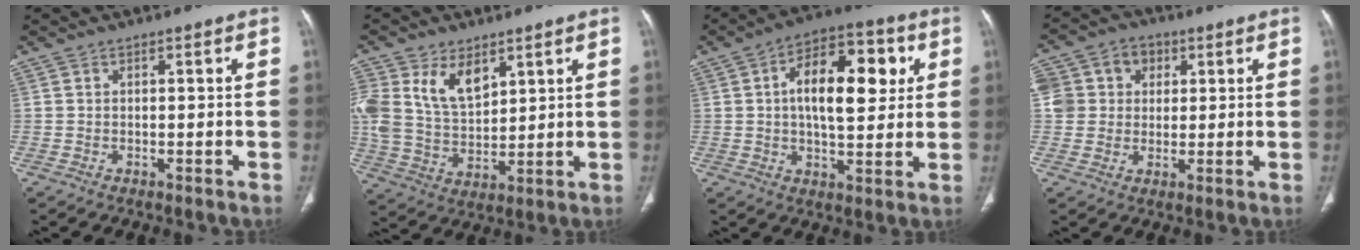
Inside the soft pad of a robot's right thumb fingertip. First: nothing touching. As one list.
[{"total": 13.9, "force": [6.4, 8.5, 8.9], "torque": [-0.168, -0.023, 0.138]}, {"total": 15.8, "force": [3.4, 7.8, 13.3], "torque": [-0.179, 0.011, 0.047]}, {"total": 11.3, "force": [2.8, 10.0, 4.4], "torque": [-0.063, 0.022, 0.047]}]